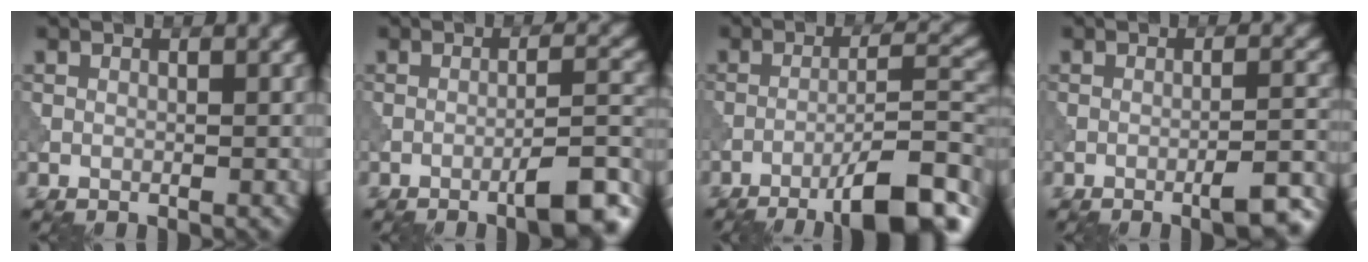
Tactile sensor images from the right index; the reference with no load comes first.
{"total": 6.0, "force": [-3.7, 1.0, 4.7], "torque": [-0.057, 0.013, -0.057]}
{"total": 10.7, "force": [-7.1, 2.2, 7.7], "torque": [-0.110, 0.017, -0.110]}
{"total": 4.6, "force": [-2.8, 0.9, 3.5], "torque": [-0.045, 0.007, -0.044]}